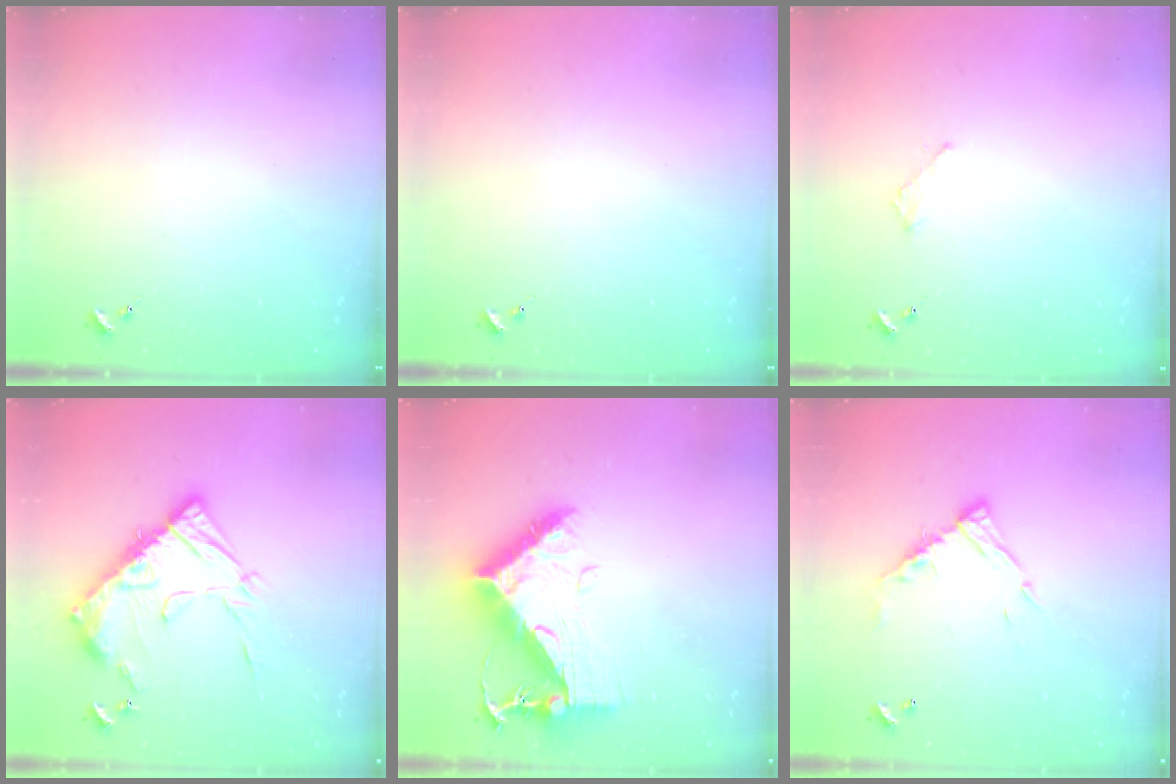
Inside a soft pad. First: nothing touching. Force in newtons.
{"total": 0.0}
{"total": 2.1, "press": 2.1, "slide": 0.2}
{"total": 20.3, "press": 20.3, "slide": 1.1}
{"total": 13.5, "press": 13.5, "slide": 1.2}
{"total": 12.1, "press": 12.1, "slide": 1.1}